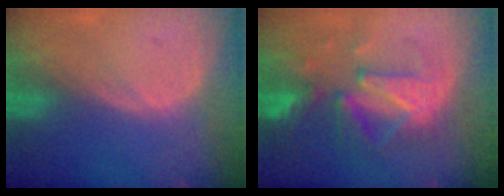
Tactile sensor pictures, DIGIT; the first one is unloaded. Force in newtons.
{"total": 9.7, "press": 8.8, "slide": 4.0}